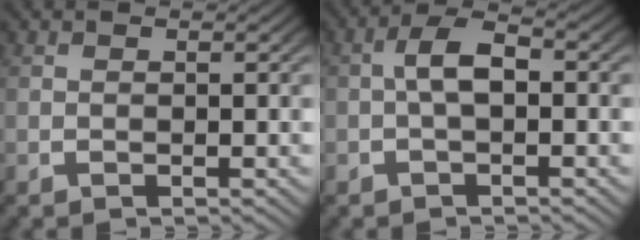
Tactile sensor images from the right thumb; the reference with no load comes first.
{"total": 3.9, "force": [0.0, 2.1, 3.4], "torque": [-0.062, 0.005, -0.004]}